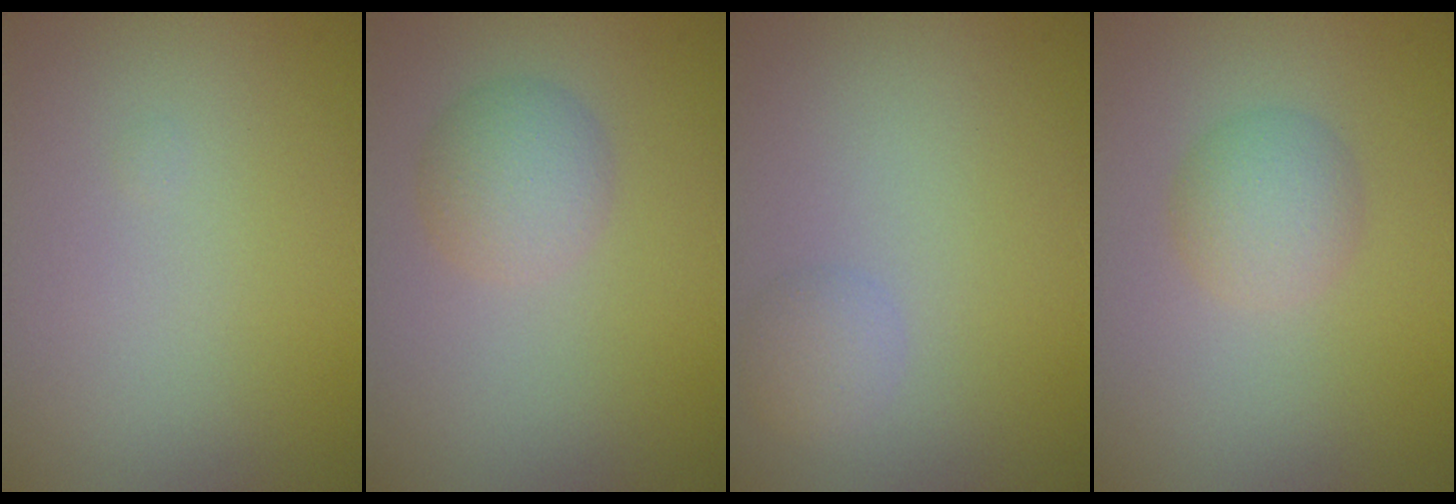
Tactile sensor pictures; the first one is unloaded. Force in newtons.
{"total": 2.7, "press": 2.7, "slide": 0.1}
{"total": 1.5, "press": 1.5, "slide": 0.0}
{"total": 2.5, "press": 2.5, "slide": 0.0}